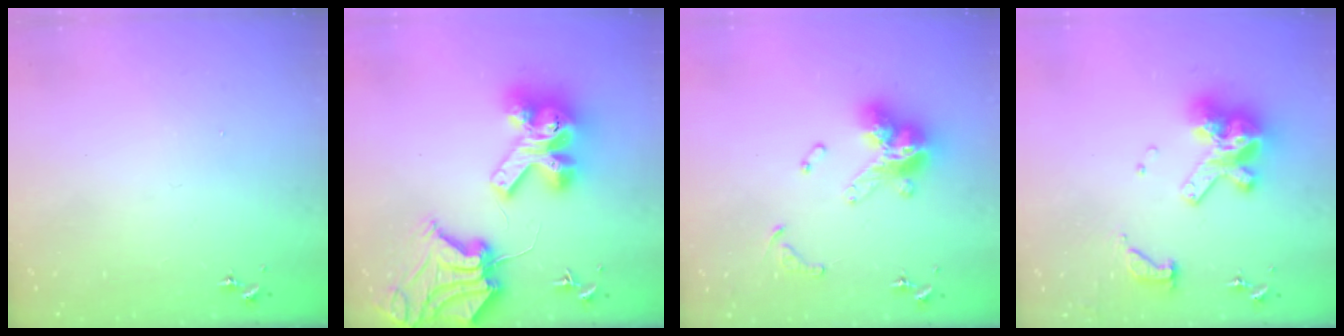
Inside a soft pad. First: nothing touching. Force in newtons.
{"total": 17.7, "press": 17.6, "slide": 2.3}
{"total": 16.0, "press": 15.9, "slide": 1.8}
{"total": 14.7, "press": 14.7, "slide": 1.6}